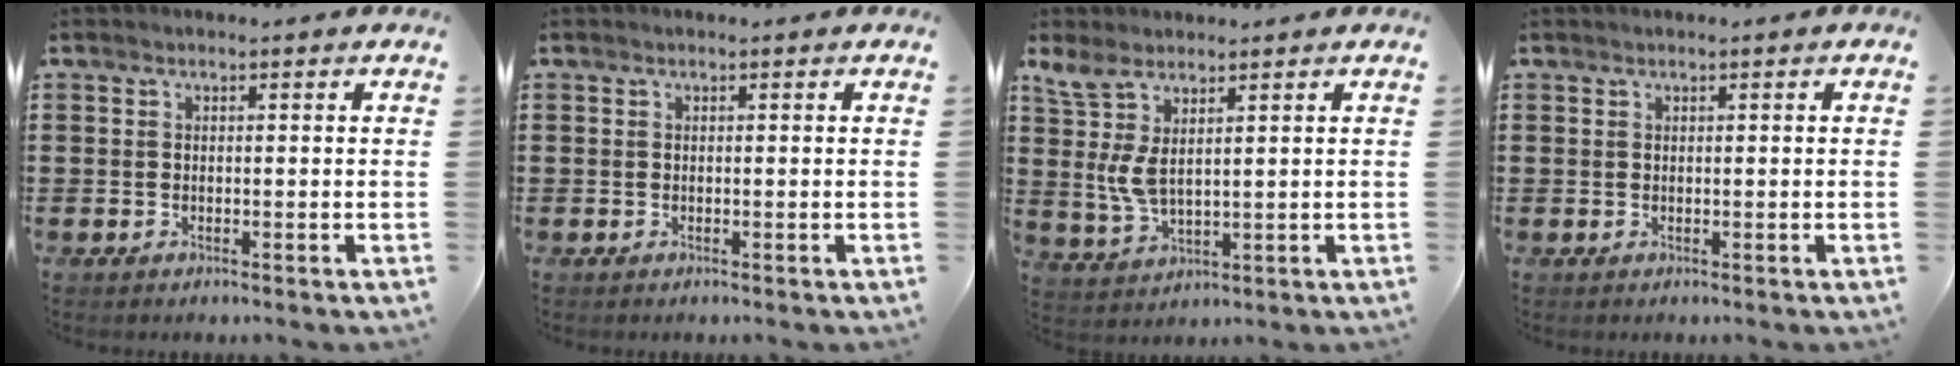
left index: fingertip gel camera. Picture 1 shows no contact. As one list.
[{"total": 0.0}, {"total": 5.9, "force": [2.3, 2.5, 4.8], "torque": [-0.124, -0.004, 0.036]}, {"total": 0.0}]